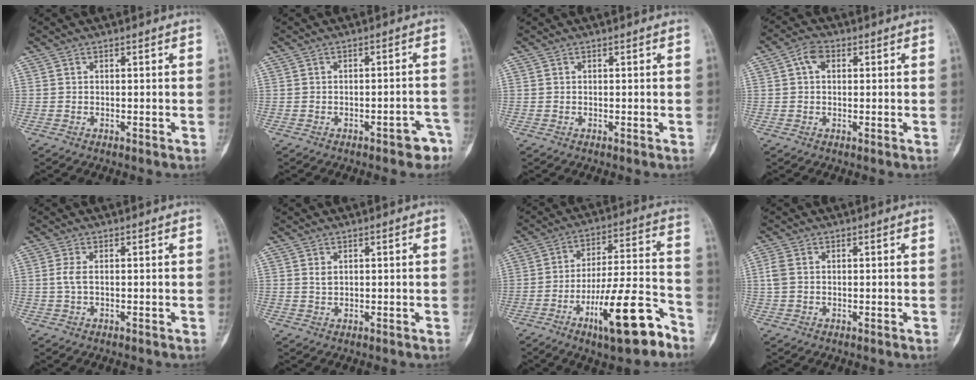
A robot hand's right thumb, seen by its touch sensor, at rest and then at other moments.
{"total": 4.6, "force": [-3.0, 2.0, 2.9], "torque": [-0.018, 0.031, -0.031]}
{"total": 0.0}
{"total": 3.6, "force": [0.9, 2.5, 2.5], "torque": [-0.040, 0.011, 0.013]}
{"total": 1.8, "force": [0.0, 0.7, 1.7], "torque": [-0.047, 0.000, 0.001]}
{"total": 1.2, "force": [0.4, 0.7, 0.8], "torque": [-0.013, 0.000, 0.012]}
{"total": 17.1, "force": [-9.4, 4.4, 13.6], "torque": [-0.217, 0.065, -0.146]}
{"total": 2.5, "force": [0.3, 1.7, 1.8], "torque": [-0.055, 0.005, 0.004]}